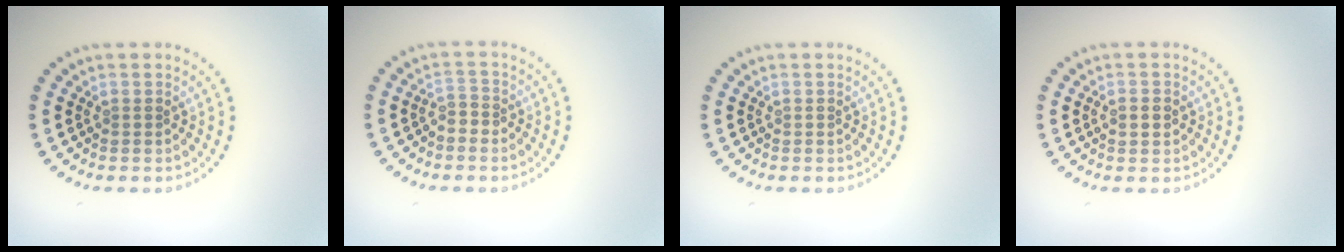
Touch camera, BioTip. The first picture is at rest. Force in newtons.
{"total": 1.4, "press": 1.2, "slide": 0.8}
{"total": 0.0}
{"total": 2.0, "press": 2.0, "slide": 0.0}